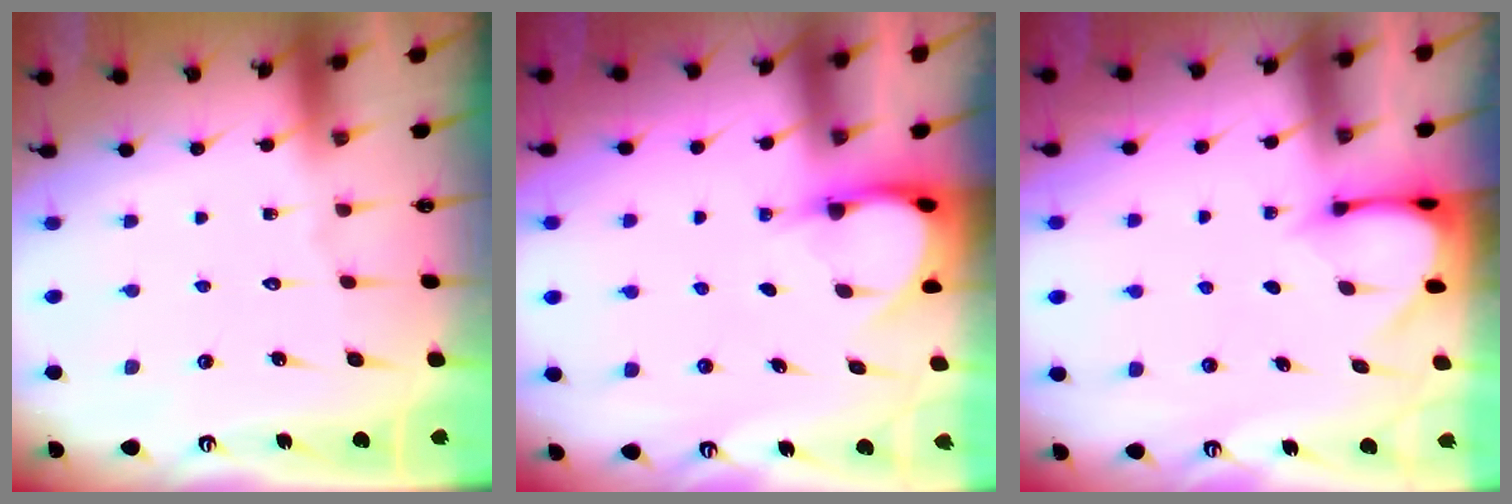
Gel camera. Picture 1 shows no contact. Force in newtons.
{"total": 3.7, "press": 3.6, "slide": 0.4}
{"total": 3.2, "press": 3.2, "slide": 0.3}